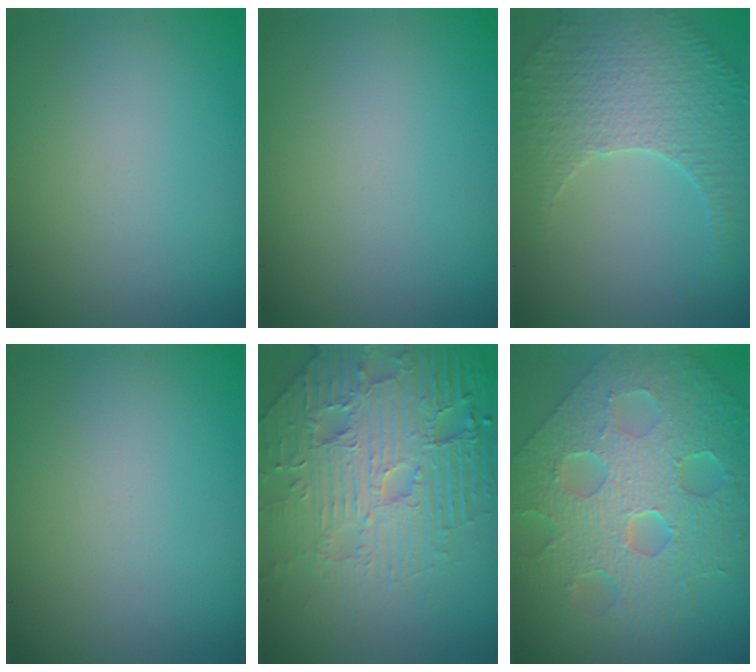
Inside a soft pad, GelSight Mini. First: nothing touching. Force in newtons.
{"total": 0.0}
{"total": 4.0, "press": 3.4, "slide": 2.2}
{"total": 0.0}
{"total": 8.8, "press": 6.3, "slide": 6.2}
{"total": 9.8, "press": 6.8, "slide": 7.0}